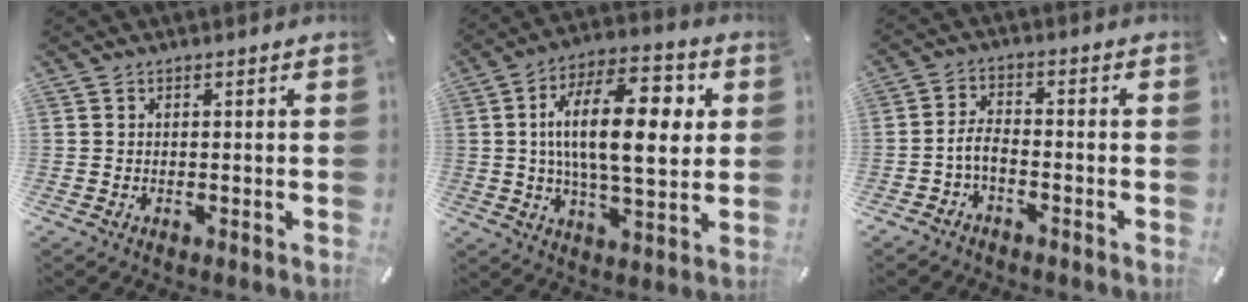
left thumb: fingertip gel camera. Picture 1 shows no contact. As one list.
[{"total": 19.2, "force": [3.7, 8.6, 16.7], "torque": [-0.285, 0.004, 0.055]}, {"total": 4.3, "force": [-2.2, 2.2, 3.0], "torque": [-0.072, 0.009, -0.047]}]